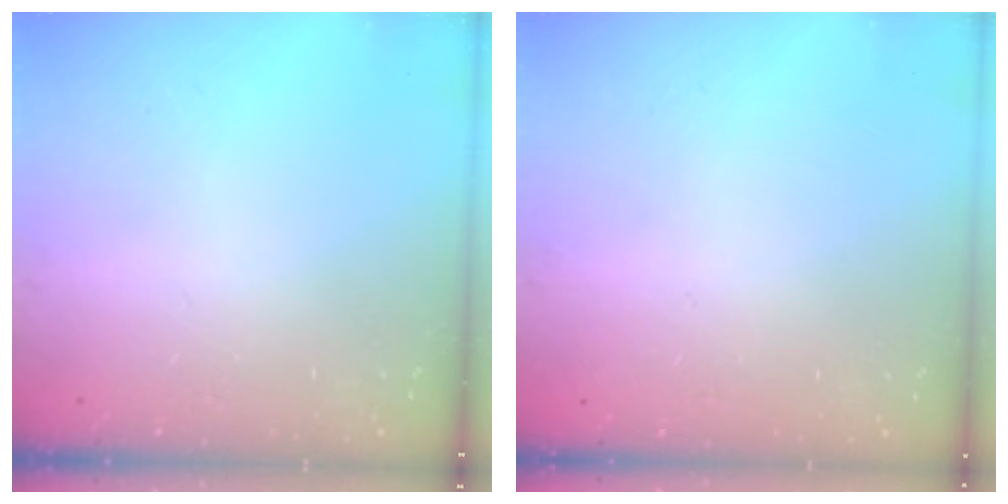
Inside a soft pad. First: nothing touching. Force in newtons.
{"total": 0.0}